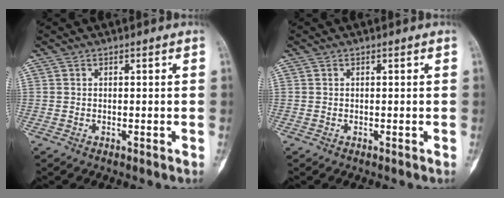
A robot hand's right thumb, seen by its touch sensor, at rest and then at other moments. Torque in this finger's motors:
{"motor_torque": [0.43, 0.19, -0.33, 0.02, 0.08]}